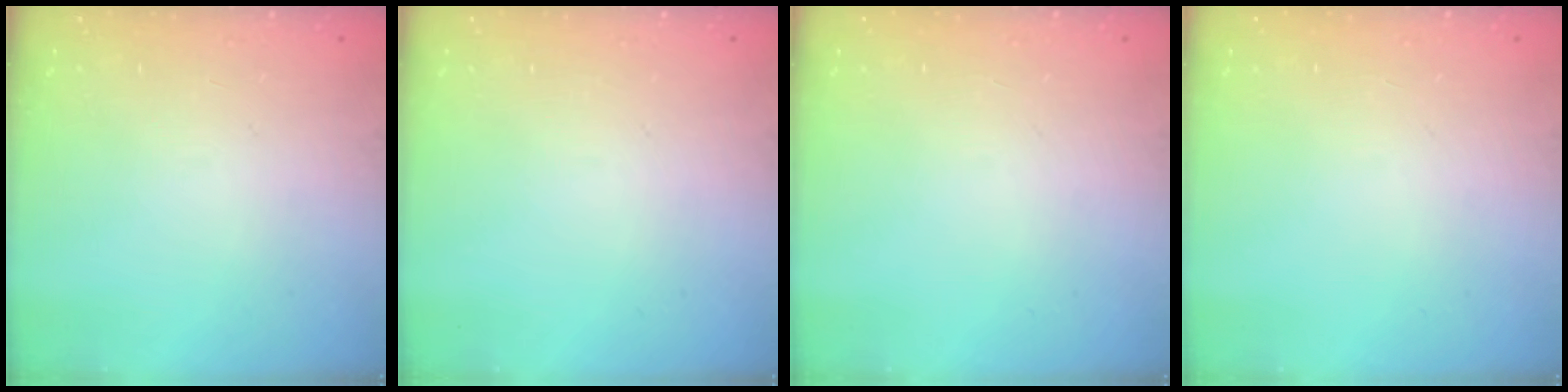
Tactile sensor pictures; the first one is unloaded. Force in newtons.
{"total": 0.0}
{"total": 0.0}
{"total": 0.0}